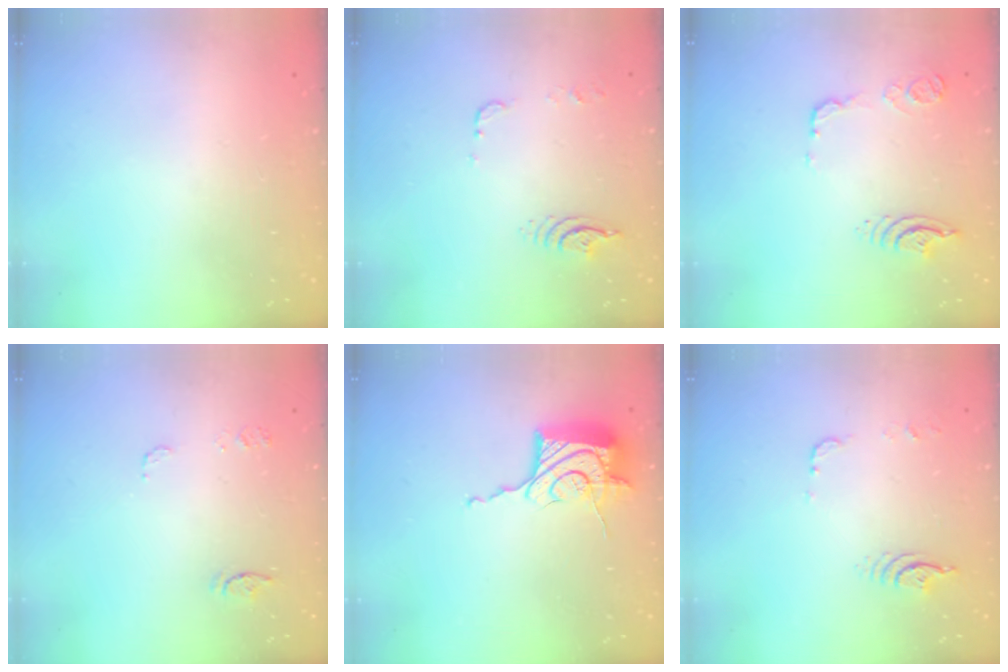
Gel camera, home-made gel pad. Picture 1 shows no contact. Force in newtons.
{"total": 6.7, "press": 6.7, "slide": 0.5}
{"total": 10.8, "press": 10.7, "slide": 1.4}
{"total": 6.9, "press": 6.9, "slide": 0.5}
{"total": 17.2, "press": 17.1, "slide": 0.7}
{"total": 5.2, "press": 5.1, "slide": 1.1}